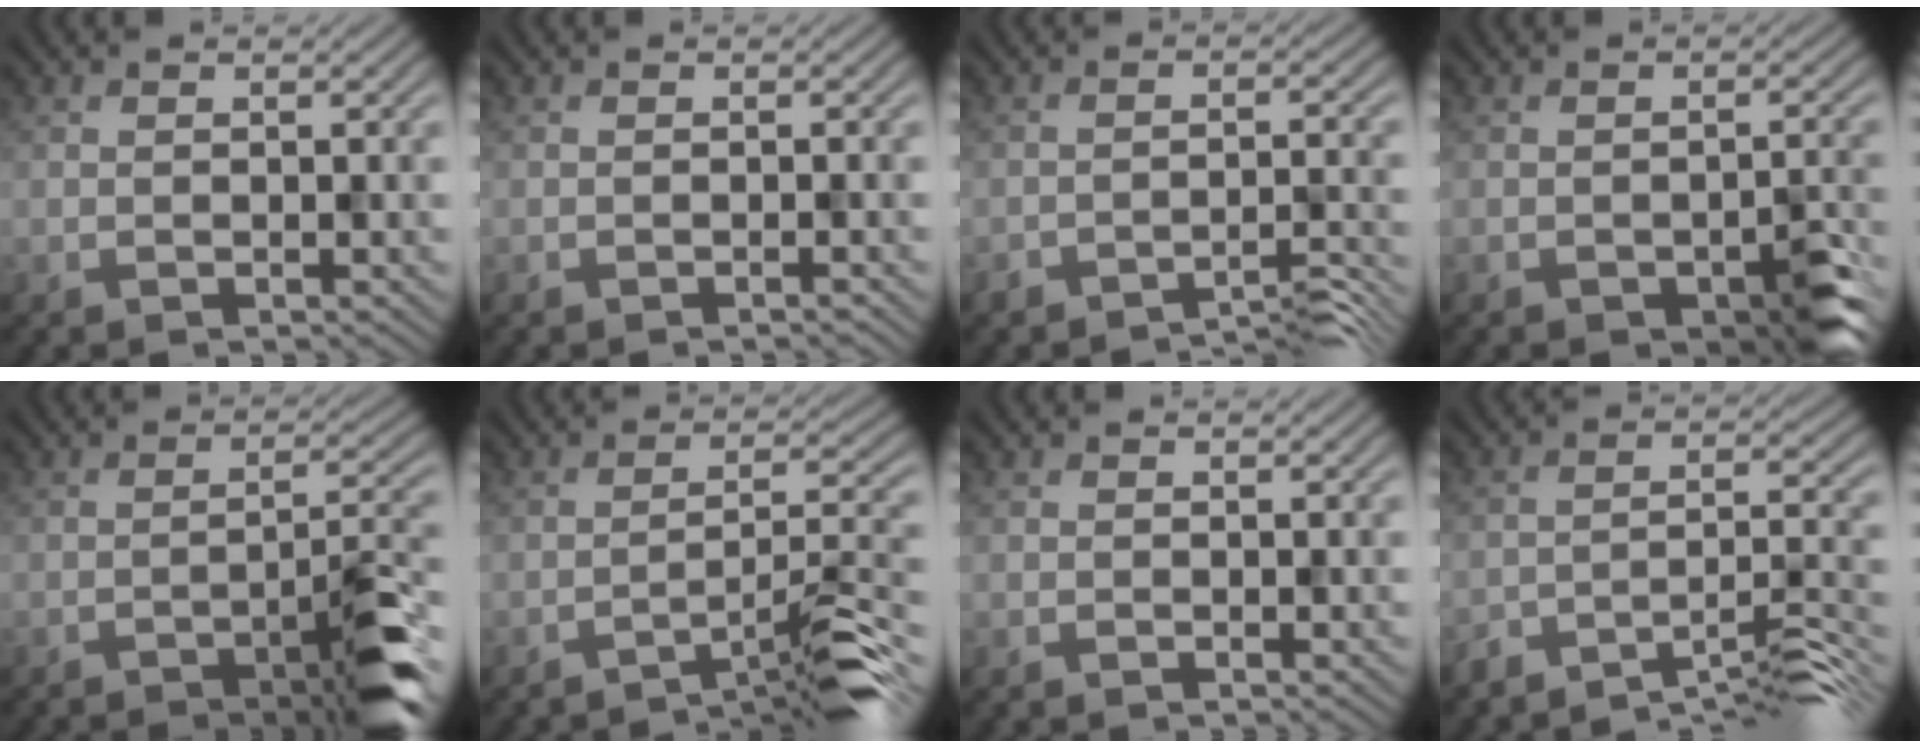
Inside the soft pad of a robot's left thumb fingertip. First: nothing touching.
{"total": 0.7, "force": [-0.6, 0.0, 0.3], "torque": [-0.002, 0.002, -0.011]}
{"total": 4.1, "force": [-3.7, 0.6, 1.6], "torque": [-0.025, 0.003, -0.057]}
{"total": 3.6, "force": [-2.0, 1.3, 2.6], "torque": [-0.036, -0.001, -0.026]}
{"total": 6.3, "force": [-4.2, 1.0, 4.6], "torque": [-0.059, 0.010, -0.069]}
{"total": 7.4, "force": [-5.7, 0.7, 4.8], "torque": [-0.060, 0.027, -0.098]}
{"total": 0.0}
{"total": 7.7, "force": [-6.7, 1.3, 3.6], "torque": [-0.059, 0.006, -0.112]}